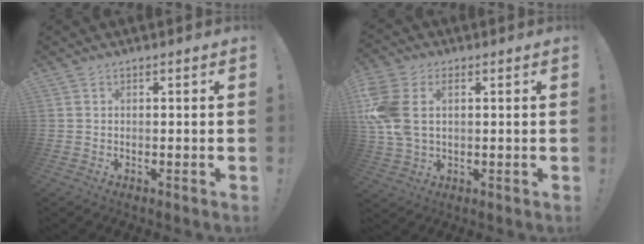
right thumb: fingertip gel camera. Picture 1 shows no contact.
{"total": 10.7, "force": [2.6, 7.0, 7.6], "torque": [-0.168, -0.009, 0.048]}